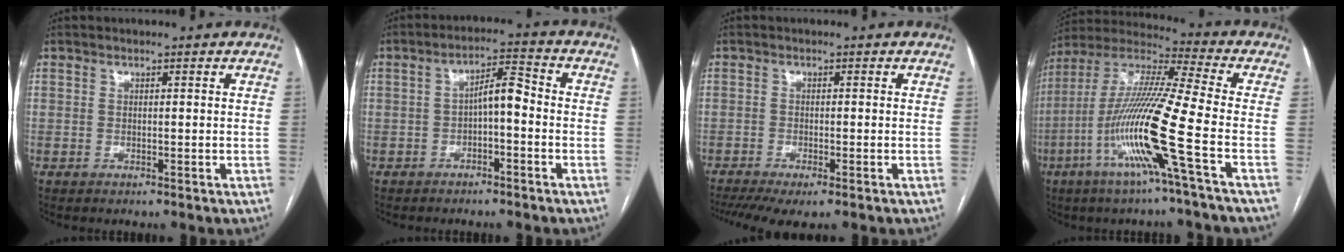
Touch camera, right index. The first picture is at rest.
{"total": 5.1, "force": [-1.0, 1.6, 4.7], "torque": [-0.080, 0.025, -0.017]}
{"total": 7.4, "force": [-5.4, 1.5, 4.9], "torque": [-0.078, -0.014, -0.087]}
{"total": 16.7, "force": [-5.7, -1.4, 15.6], "torque": [-0.312, -0.012, -0.120]}